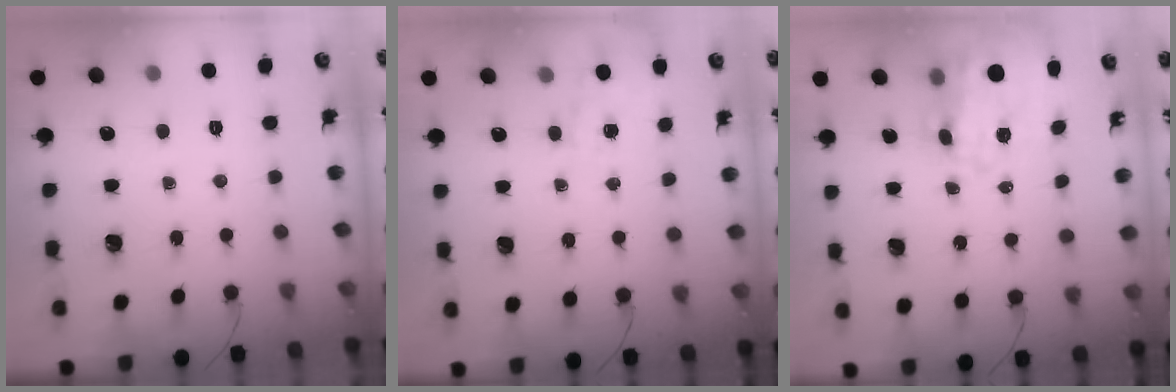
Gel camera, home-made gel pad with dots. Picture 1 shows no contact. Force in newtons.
{"total": 1.4, "press": 0.8, "slide": 1.1}
{"total": 14.9, "press": 14.6, "slide": 3.0}